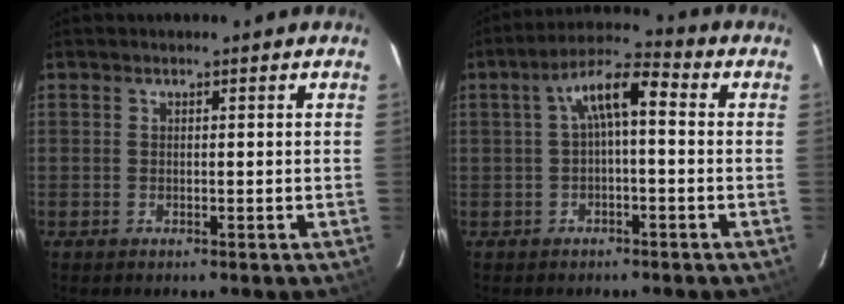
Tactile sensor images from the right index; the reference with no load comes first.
{"total": 6.9, "force": [0.1, 2.3, 6.5], "torque": [-0.128, 0.026, 0.002]}